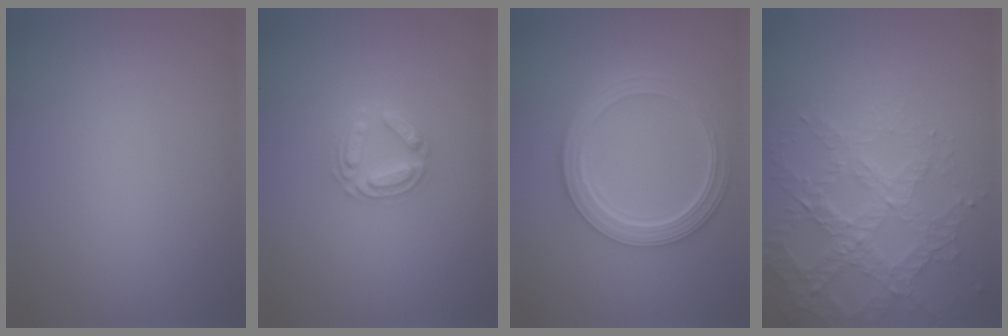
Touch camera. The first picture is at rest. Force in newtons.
{"total": 2.8, "press": 2.7, "slide": 0.5}
{"total": 5.1, "press": 3.9, "slide": 3.3}
{"total": 4.0, "press": 3.8, "slide": 1.0}